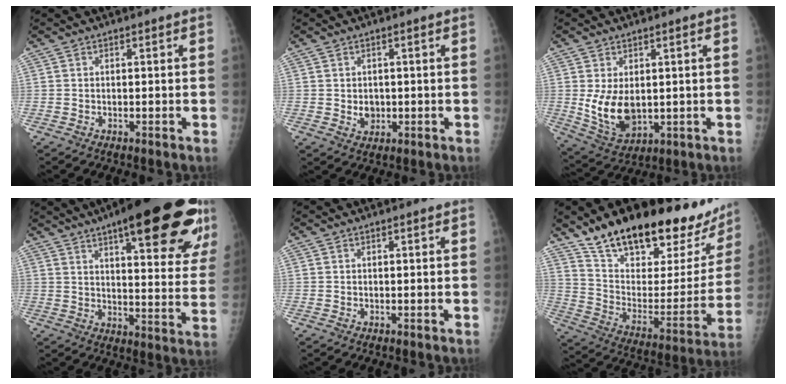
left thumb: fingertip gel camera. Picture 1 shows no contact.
{"total": 2.7, "force": [-0.1, 2.3, 1.5], "torque": [-0.012, 0.000, 0.005]}
{"total": 9.0, "force": [0.4, 5.7, 7.0], "torque": [-0.113, -0.021, 0.026]}
{"total": 28.7, "force": [17.1, 7.2, 21.8], "torque": [-0.246, -0.037, 0.229]}
{"total": 0.0}
{"total": 30.9, "force": [22.4, 11.2, 18.2], "torque": [-0.245, -0.076, 0.340]}